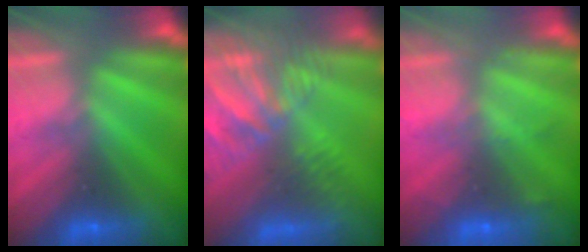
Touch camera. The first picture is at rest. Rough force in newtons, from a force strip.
{"total": 9.5}
{"total": 2.3}